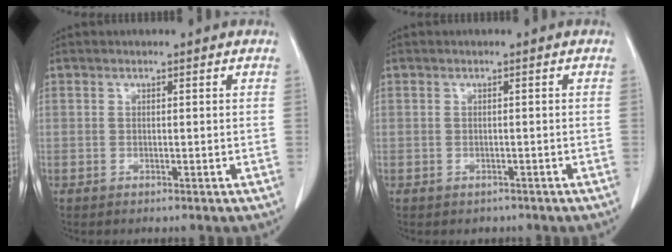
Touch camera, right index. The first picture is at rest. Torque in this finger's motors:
{"motor_torque": [-0.14, -0.08, -0.09, -0.05]}